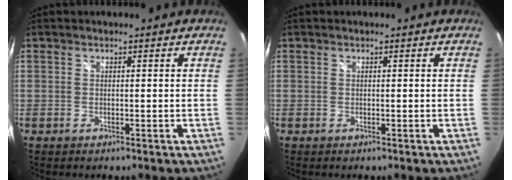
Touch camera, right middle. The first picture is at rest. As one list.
[{"total": 0.0}]